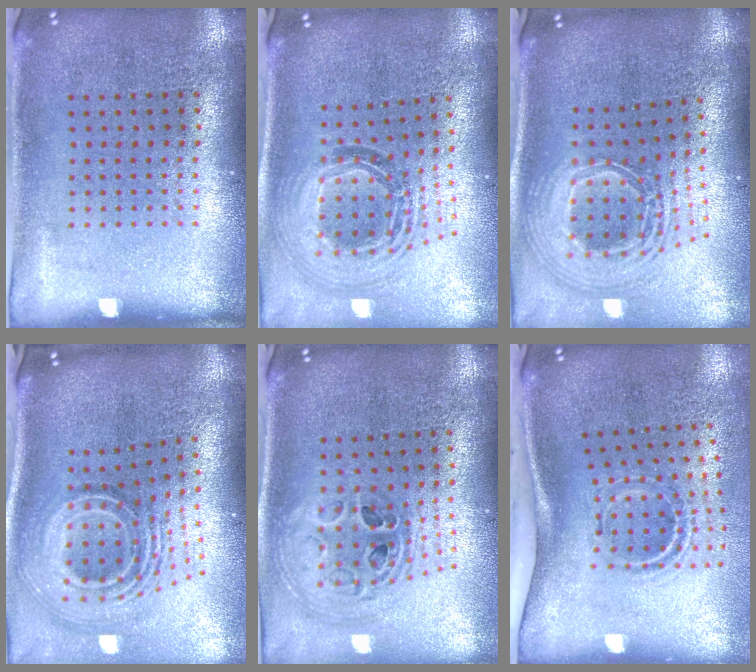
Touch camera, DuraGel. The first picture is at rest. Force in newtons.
{"total": 1.6, "press": 1.4, "slide": 0.8}
{"total": 2.8, "press": 1.9, "slide": 2.0}
{"total": 3.0, "press": 1.9, "slide": 2.3}
{"total": 1.3, "press": 1.2, "slide": 0.6}
{"total": 2.2, "press": 1.2, "slide": 1.8}